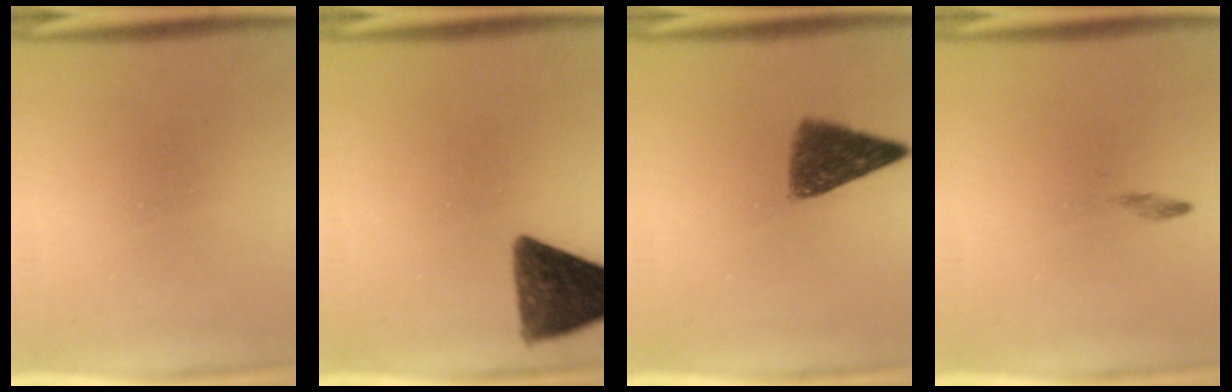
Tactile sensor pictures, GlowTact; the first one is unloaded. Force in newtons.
{"total": 11.4}
{"total": 7.0}
{"total": 0.7}